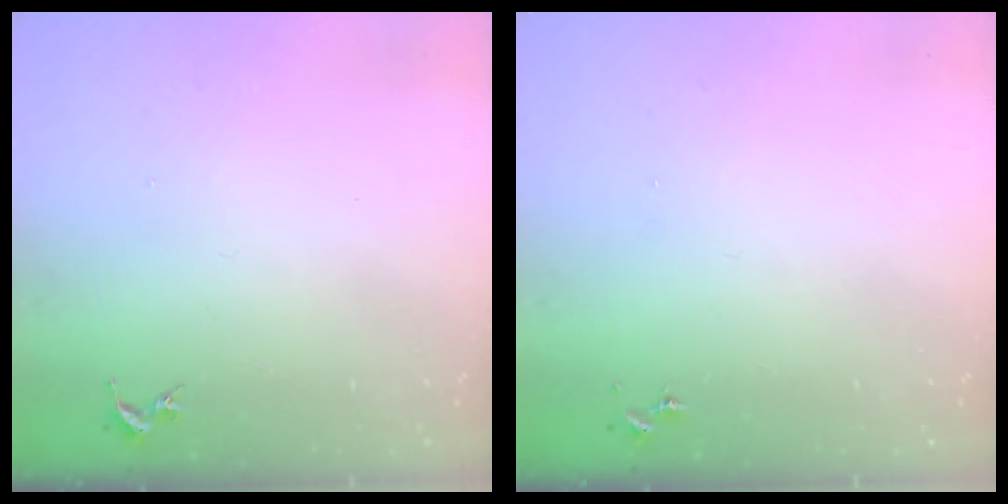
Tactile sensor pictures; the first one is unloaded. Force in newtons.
{"total": 0.0}